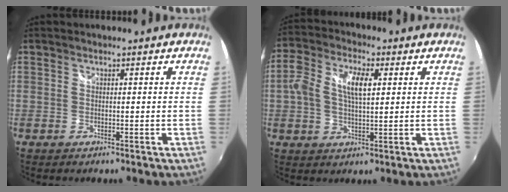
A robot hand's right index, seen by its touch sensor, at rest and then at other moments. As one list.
[{"total": 8.2, "force": [1.4, 3.8, 7.1], "torque": [-0.139, 0.019, 0.023]}]